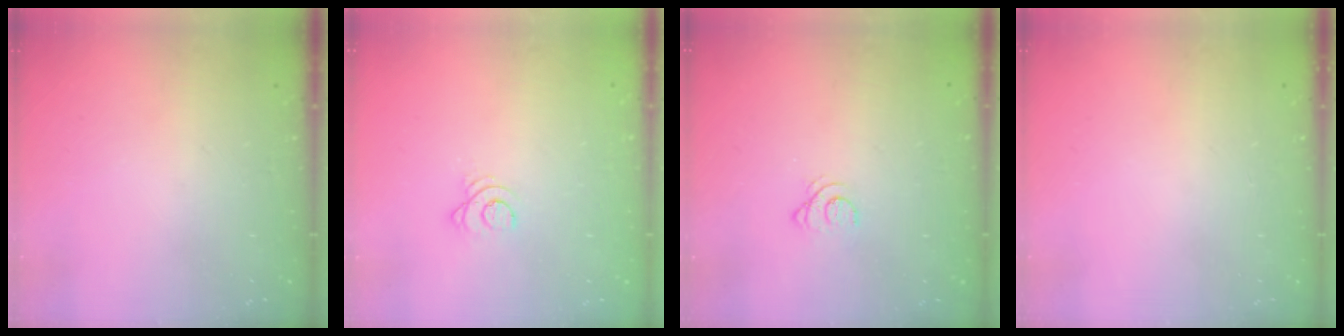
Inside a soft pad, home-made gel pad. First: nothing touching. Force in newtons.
{"total": 2.7, "press": 2.7, "slide": 0.3}
{"total": 2.1, "press": 2.1, "slide": 0.2}
{"total": 0.0}